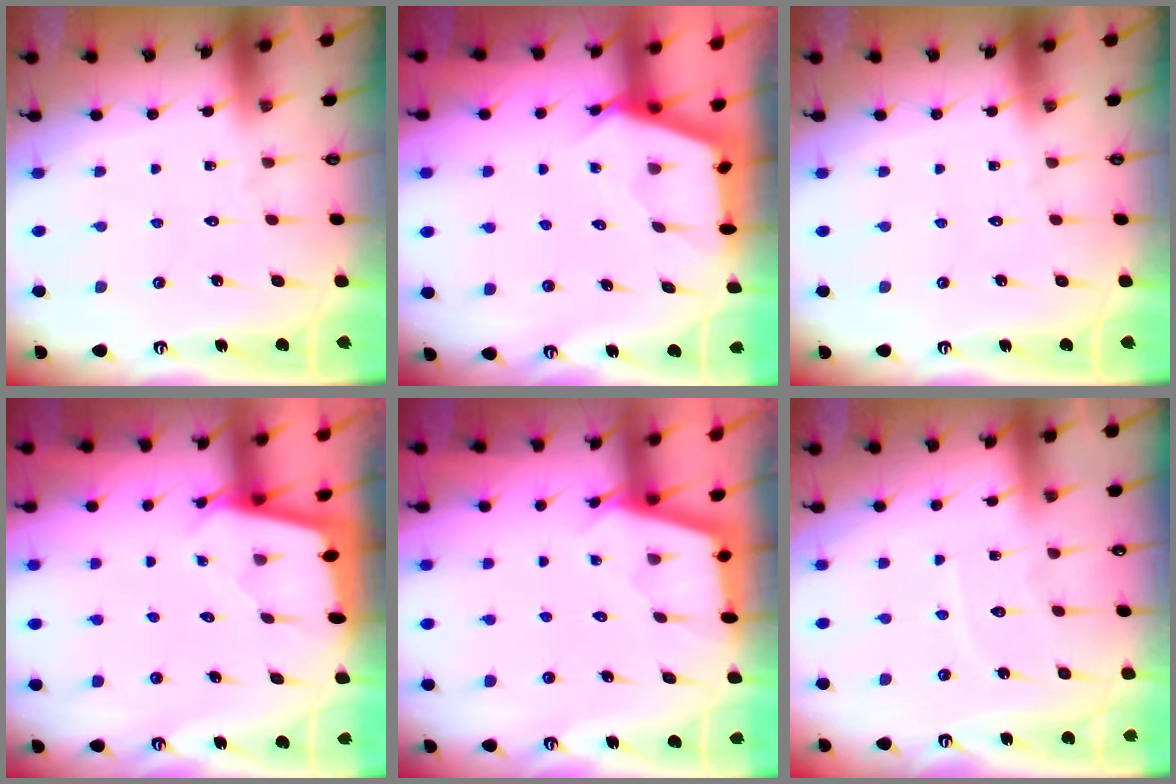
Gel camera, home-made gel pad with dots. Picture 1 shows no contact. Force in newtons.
{"total": 2.5, "press": 2.5, "slide": 0.4}
{"total": 0.0}
{"total": 1.9, "press": 1.9, "slide": 0.2}
{"total": 2.2, "press": 2.2, "slide": 0.1}
{"total": 4.8, "press": 4.8, "slide": 0.3}